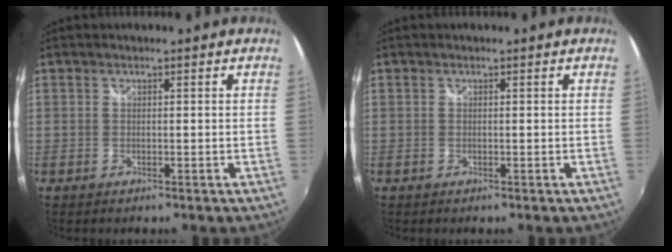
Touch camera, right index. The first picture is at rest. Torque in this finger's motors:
{"motor_torque": [-0.02, 0.02, 0.02, 0.01]}